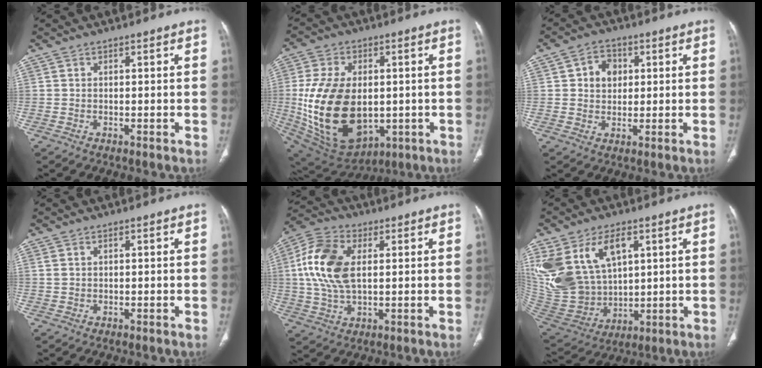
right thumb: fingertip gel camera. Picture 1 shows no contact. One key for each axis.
{"total": 23.1, "fx": -1.5, "fy": 14.7, "fz": 17.7, "tx": -0.328, "ty": -0.012, "tz": 0.008}
{"total": 5.6, "fx": 1.4, "fy": 4.6, "fz": 3.0, "tx": -0.021, "ty": 0.000, "tz": 0.021}
{"total": 1.4, "fx": 0.6, "fy": 0.9, "fz": 0.9, "tx": -0.027, "ty": 0.009, "tz": 0.021}
{"total": 13.5, "fx": 2.4, "fy": 7.7, "fz": 10.9, "tx": -0.233, "ty": 0.009, "tz": 0.044}
{"total": 20.2, "fx": 7.5, "fy": 12.9, "fz": 13.6, "tx": -0.277, "ty": -0.021, "tz": 0.167}